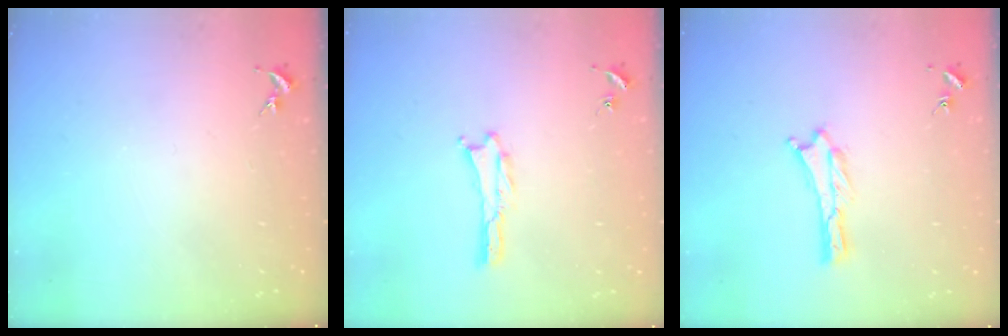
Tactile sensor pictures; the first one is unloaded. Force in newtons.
{"total": 0.0}
{"total": 0.0}